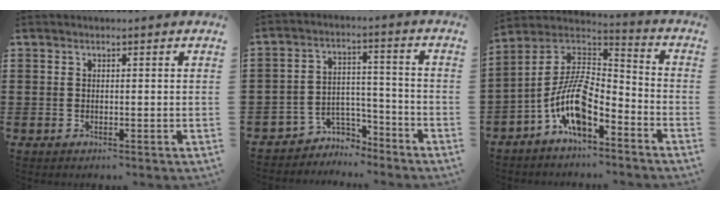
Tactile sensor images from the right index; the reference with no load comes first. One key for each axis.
{"total": 4.5, "fx": -3.9, "fy": 2.2, "fz": 0.5, "tx": -0.026, "ty": 0.007, "tz": -0.083}
{"total": 10.5, "fx": -5.6, "fy": 3.8, "fz": 8.1, "tx": -0.201, "ty": -0.020, "tz": -0.117}